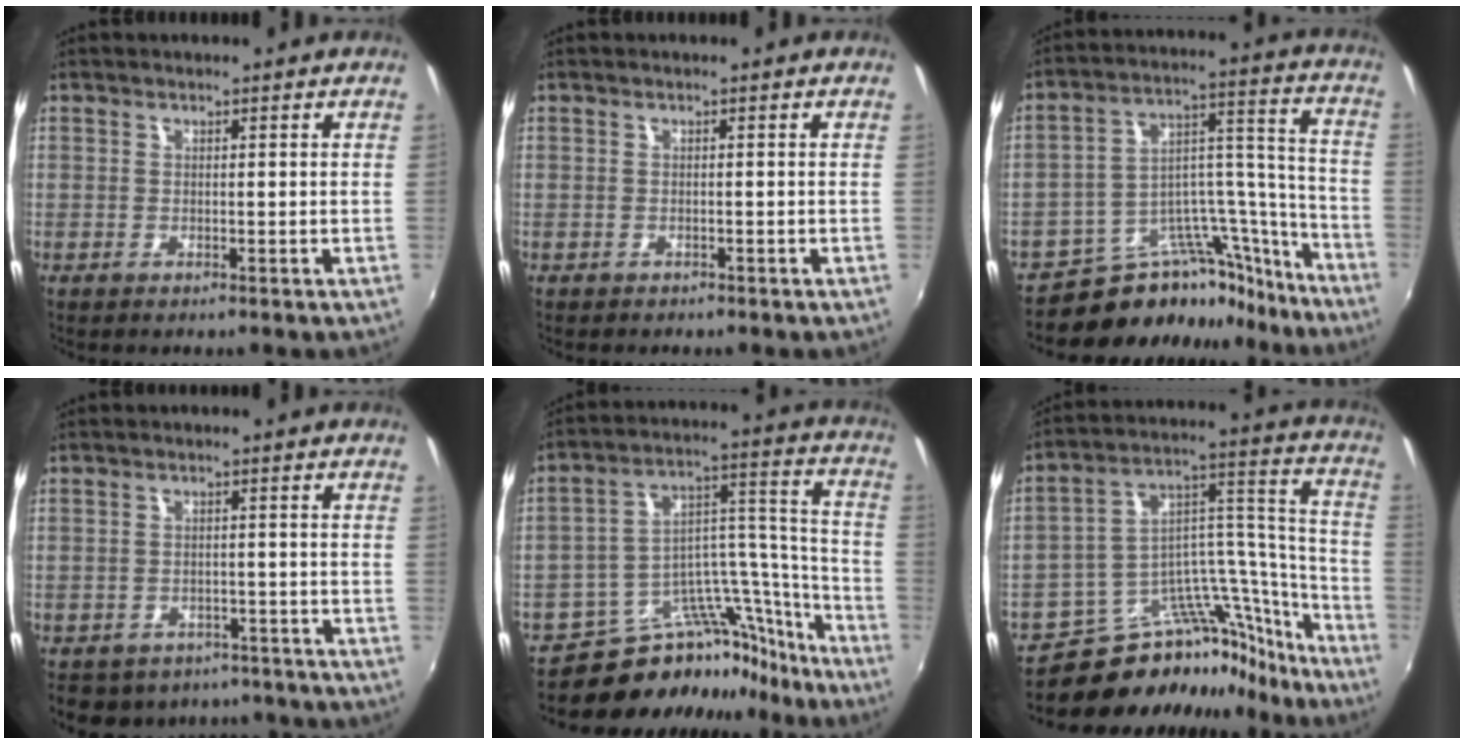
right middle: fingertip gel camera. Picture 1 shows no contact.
{"total": 0.8, "force": [-0.7, 0.5, 0.1], "torque": [-0.006, -0.001, -0.009]}
{"total": 18.6, "force": [-16.5, 7.5, 4.0], "torque": [-0.047, 0.077, -0.250]}
{"total": 11.9, "force": [-9.0, 6.8, 3.8], "torque": [-0.089, 0.005, -0.111]}
{"total": 19.8, "force": [-17.3, 8.1, 5.4], "torque": [-0.067, 0.072, -0.261]}
{"total": 22.9, "force": [-19.7, 8.7, 7.7], "torque": [-0.085, 0.075, -0.298]}